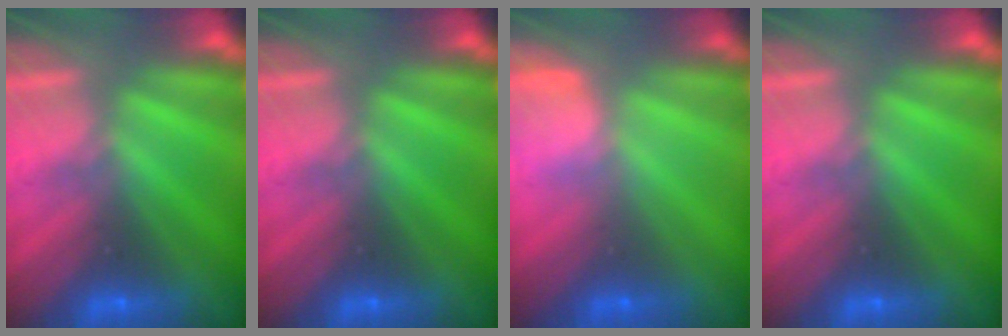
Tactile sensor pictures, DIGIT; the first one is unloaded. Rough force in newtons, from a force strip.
{"total": 0.0}
{"total": 2.7}
{"total": 0.0}